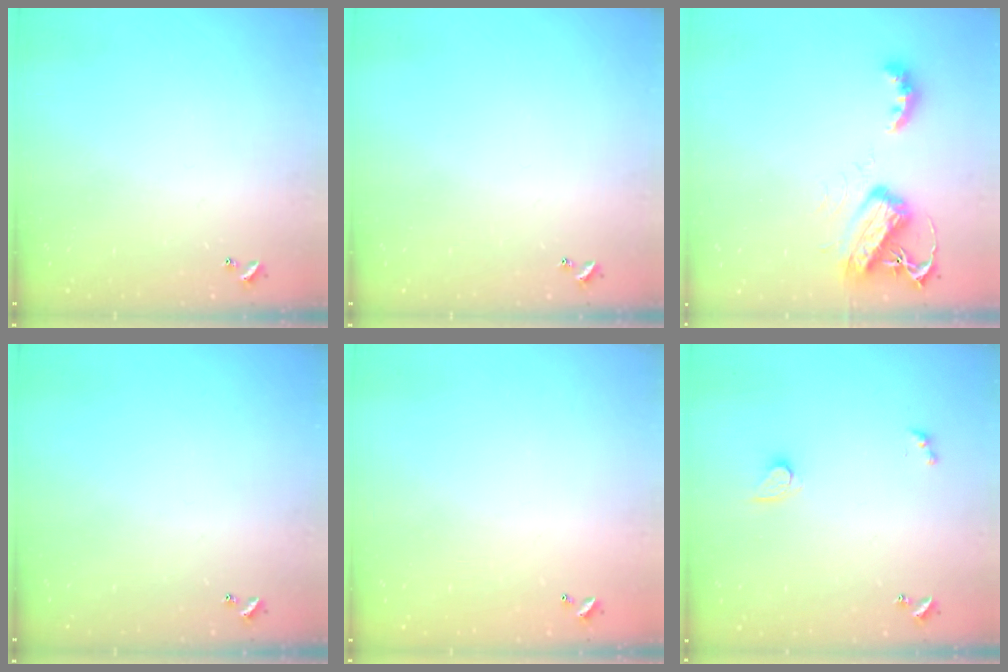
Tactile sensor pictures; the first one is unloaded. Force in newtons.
{"total": 0.0}
{"total": 7.0, "press": 7.0, "slide": 0.1}
{"total": 0.0}
{"total": 2.9, "press": 2.9, "slide": 0.1}
{"total": 2.6, "press": 2.6, "slide": 0.3}